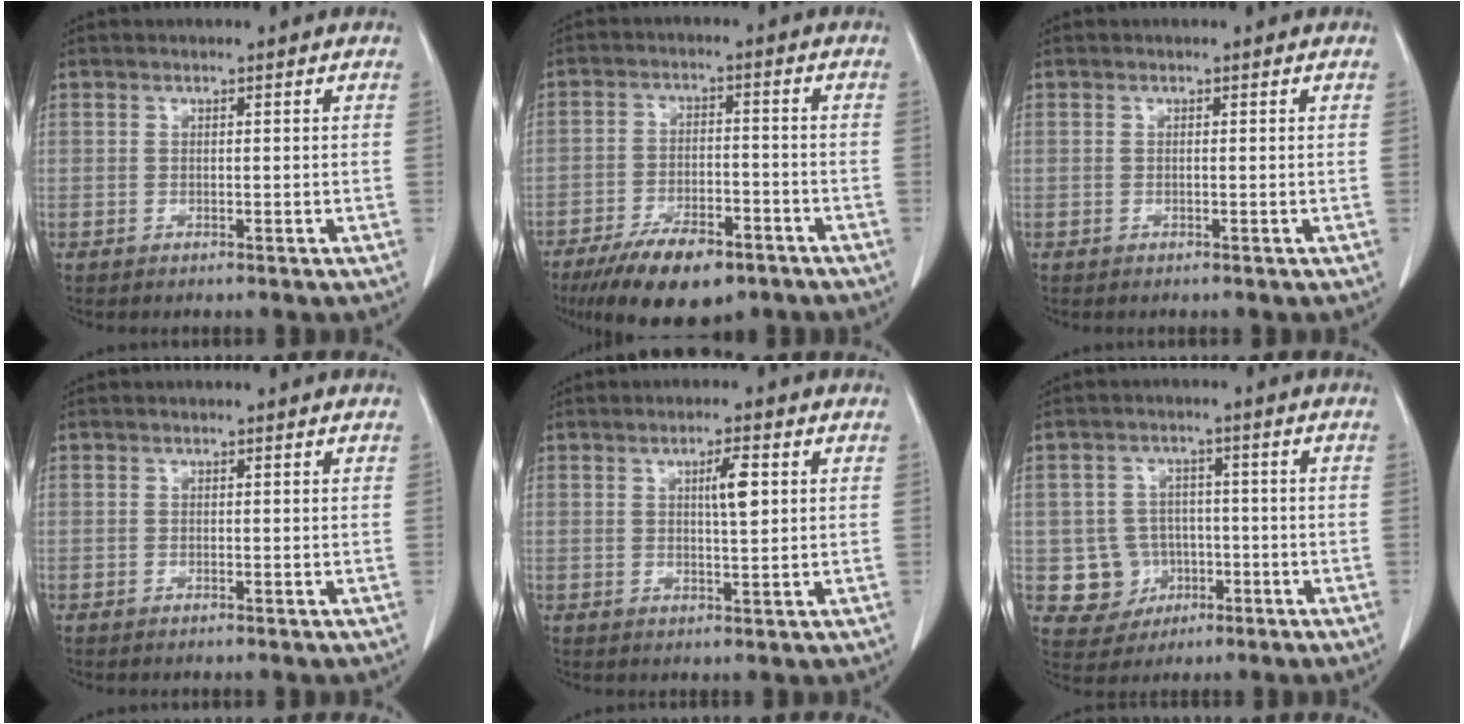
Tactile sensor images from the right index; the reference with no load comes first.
{"total": 11.7, "force": [-8.1, 4.3, 7.3], "torque": [-0.123, -0.011, -0.133]}
{"total": 0.0}
{"total": 0.0}
{"total": 4.0, "force": [1.3, 0.6, 3.7], "torque": [-0.060, 0.003, 0.023]}
{"total": 6.6, "force": [-1.3, 6.4, 1.1], "torque": [-0.019, 0.012, -0.009]}